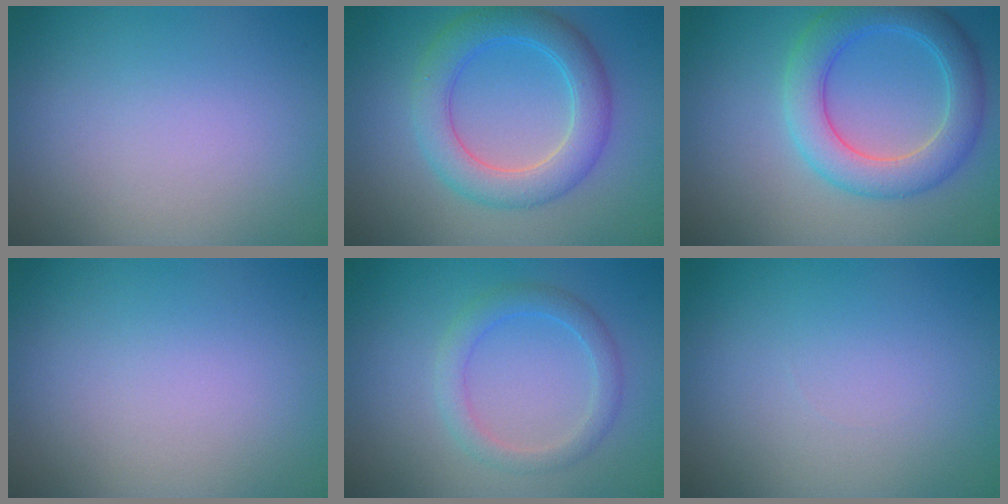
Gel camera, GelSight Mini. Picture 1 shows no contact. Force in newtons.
{"total": 5.3, "press": 5.3, "slide": 0.2}
{"total": 5.4, "press": 5.4, "slide": 0.1}
{"total": 0.0}
{"total": 2.5, "press": 2.5, "slide": 0.1}
{"total": 0.0}